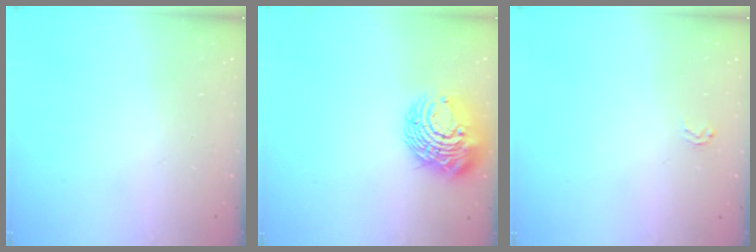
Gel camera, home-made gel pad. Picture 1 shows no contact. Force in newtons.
{"total": 13.3, "press": 13.2, "slide": 1.4}
{"total": 2.3, "press": 2.2, "slide": 0.2}